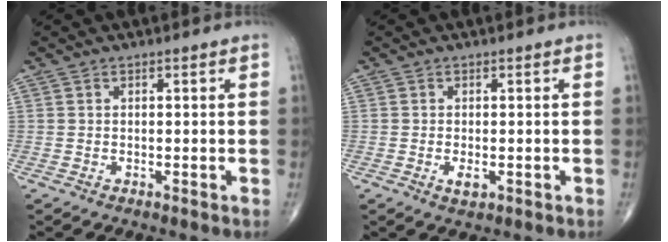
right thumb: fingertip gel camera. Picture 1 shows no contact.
{"total": 2.0, "force": [-0.5, 1.0, 1.7], "torque": [-0.030, -0.002, -0.008]}